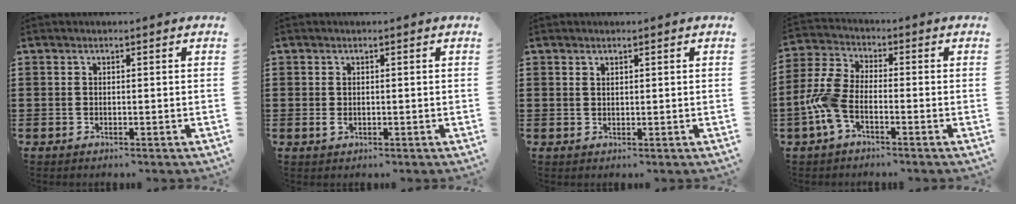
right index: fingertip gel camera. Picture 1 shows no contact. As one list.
[{"total": 0.9, "force": [0.0, 0.5, 0.8], "torque": [-0.025, -0.004, -0.002]}, {"total": 0.8, "force": [0.7, 0.4, 0.3], "torque": [-0.007, 0.002, 0.013]}, {"total": 6.6, "force": [-2.4, 3.2, 5.3], "torque": [-0.140, -0.006, -0.052]}]